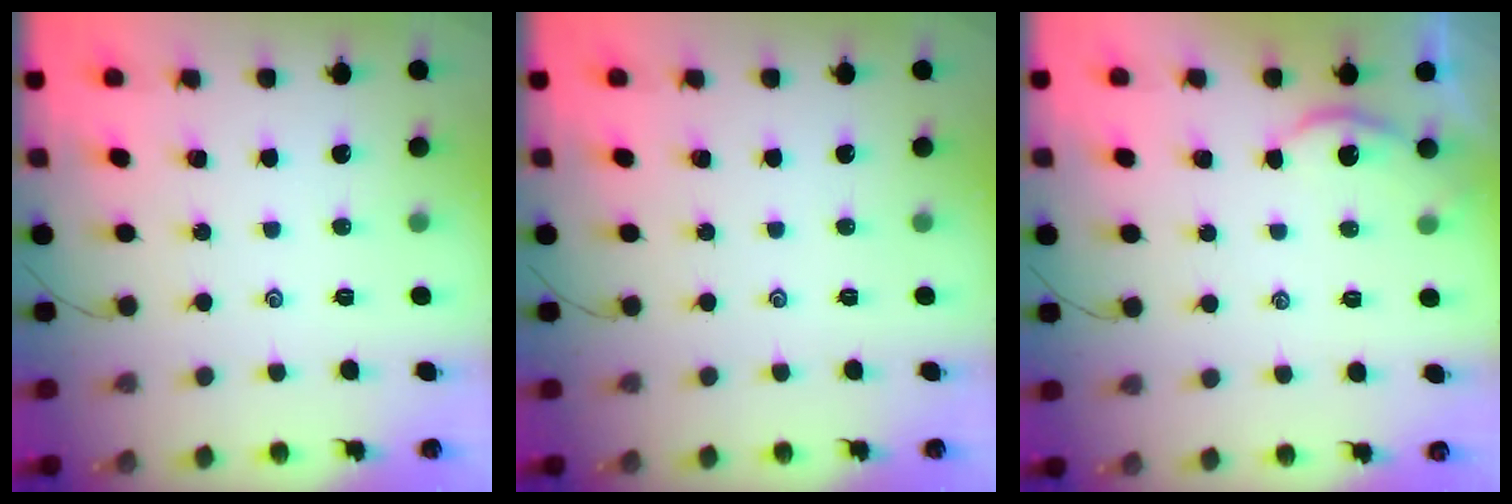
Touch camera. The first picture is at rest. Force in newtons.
{"total": 0.0}
{"total": 3.2, "press": 3.2, "slide": 0.2}